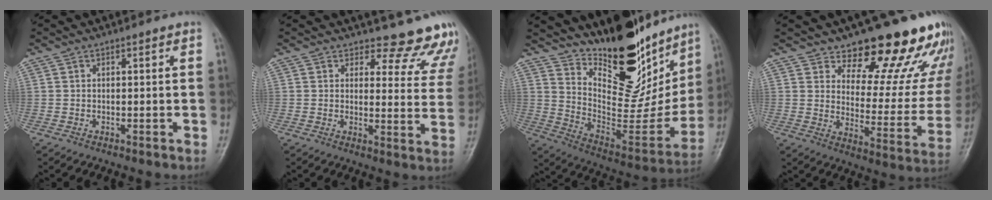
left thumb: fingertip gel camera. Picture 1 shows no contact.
{"total": 12.9, "force": [12.2, 4.1, 1.0], "torque": [0.044, -0.121, 0.112]}
{"total": 26.0, "force": [18.5, 10.6, 14.9], "torque": [-0.175, -0.108, 0.297]}
{"total": 20.0, "force": [16.5, 7.4, 8.6], "torque": [-0.052, -0.122, 0.213]}